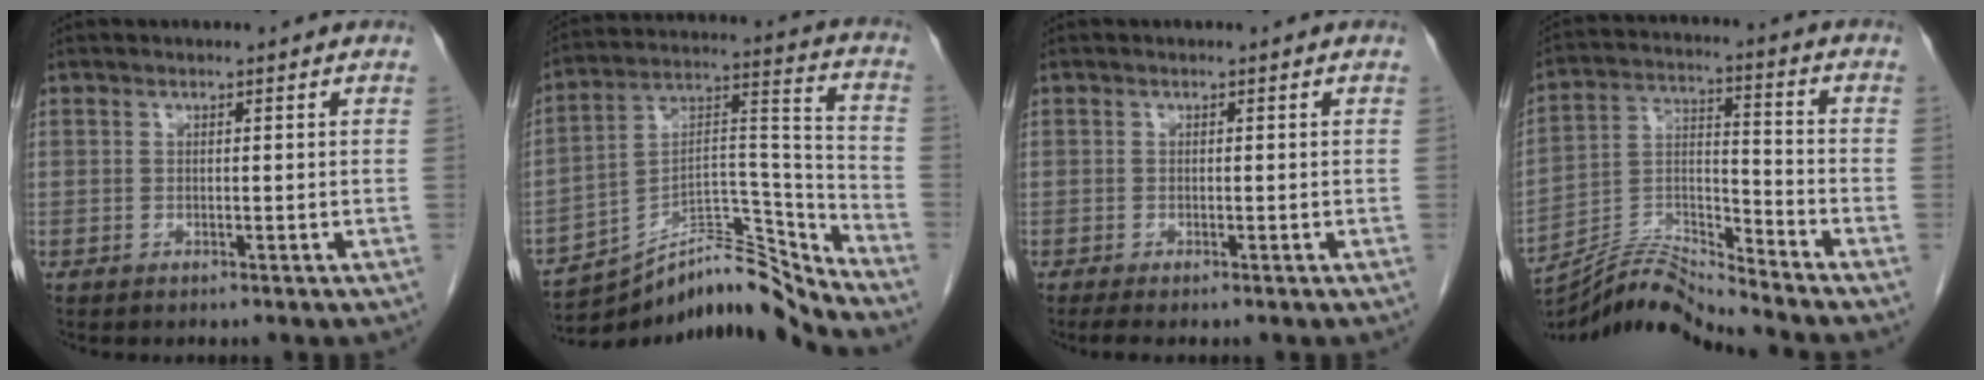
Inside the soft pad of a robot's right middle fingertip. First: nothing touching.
{"total": 15.8, "force": [-15.3, 0.1, 3.9], "torque": [-0.045, 0.065, -0.257]}
{"total": 1.8, "force": [-1.3, 0.2, 1.2], "torque": [-0.020, -0.007, -0.020]}
{"total": 11.5, "force": [-11.2, -1.8, 2.0], "torque": [-0.038, 0.027, -0.210]}